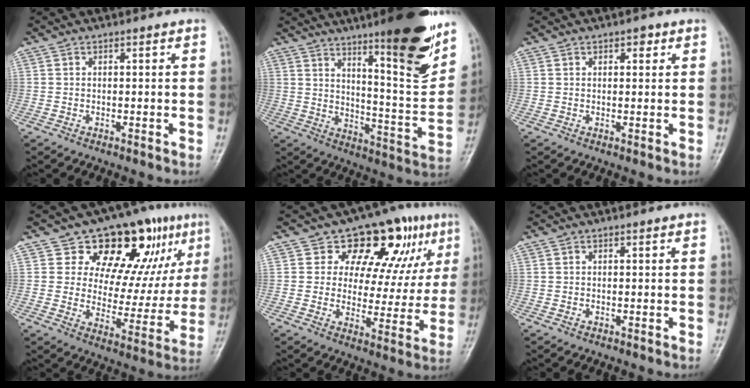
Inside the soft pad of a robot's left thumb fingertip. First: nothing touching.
{"total": 19.7, "force": [12.5, 3.4, 14.8], "torque": [-0.173, -0.076, 0.190]}
{"total": 1.9, "force": [1.0, 1.1, 1.1], "torque": [-0.004, -0.002, 0.012]}
{"total": 19.5, "force": [9.8, 10.3, 13.4], "torque": [-0.110, -0.029, 0.140]}
{"total": 16.5, "force": [8.3, 9.2, 10.9], "torque": [-0.076, -0.020, 0.114]}
{"total": 0.0}